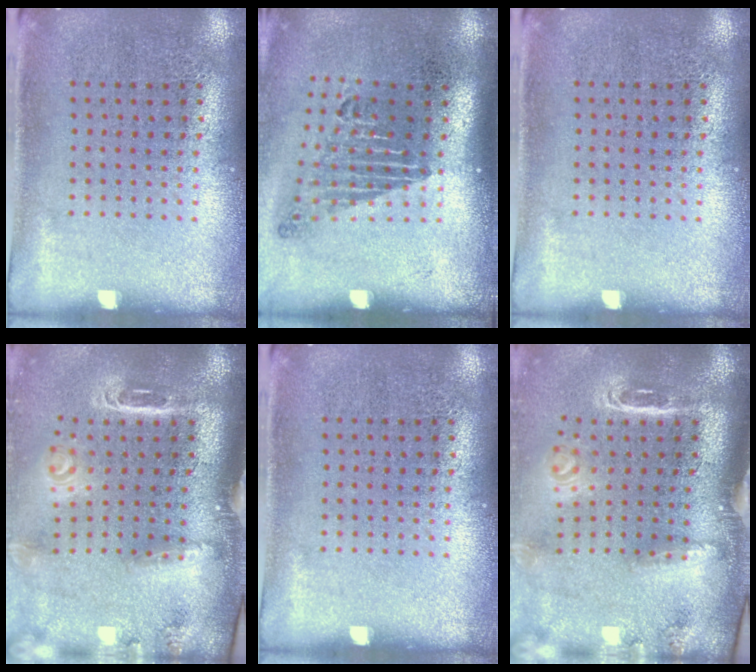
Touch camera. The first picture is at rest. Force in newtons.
{"total": 1.7, "press": 1.2, "slide": 1.2}
{"total": 0.0}
{"total": 3.1, "press": 2.1, "slide": 2.3}
{"total": 0.0}
{"total": 3.1, "press": 2.1, "slide": 2.3}